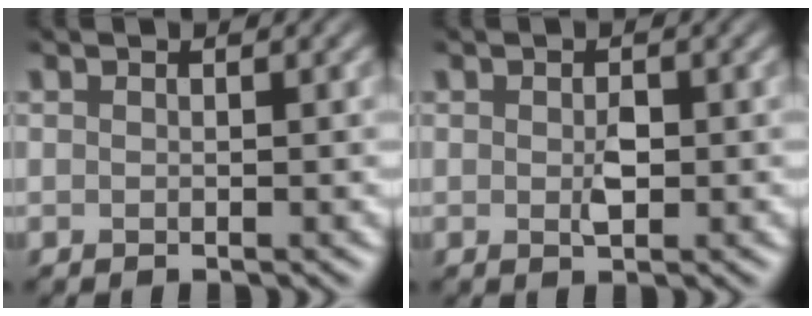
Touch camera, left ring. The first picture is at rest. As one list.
[{"total": 1.5, "force": [-0.3, 0.8, 1.2], "torque": [-0.026, 0.000, -0.005]}]